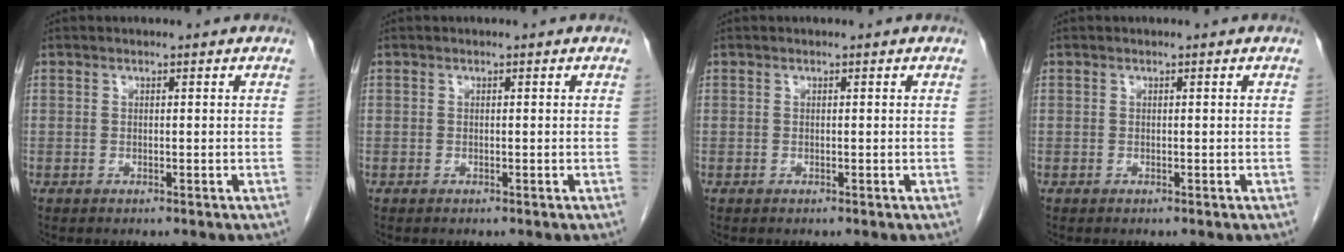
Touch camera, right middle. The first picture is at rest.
{"total": 0.0}
{"total": 0.0}
{"total": 0.0}